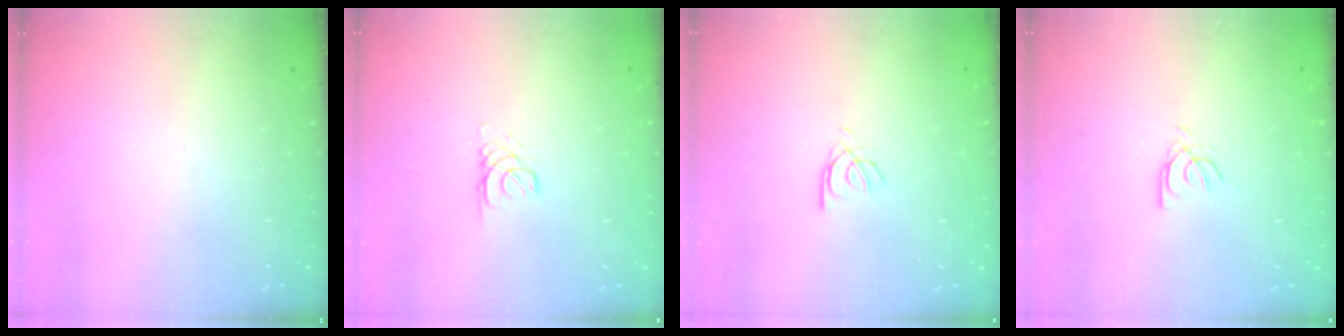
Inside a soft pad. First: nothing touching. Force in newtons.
{"total": 1.1, "press": 1.1, "slide": 0.1}
{"total": 2.2, "press": 2.2, "slide": 0.2}
{"total": 2.7, "press": 2.7, "slide": 0.2}